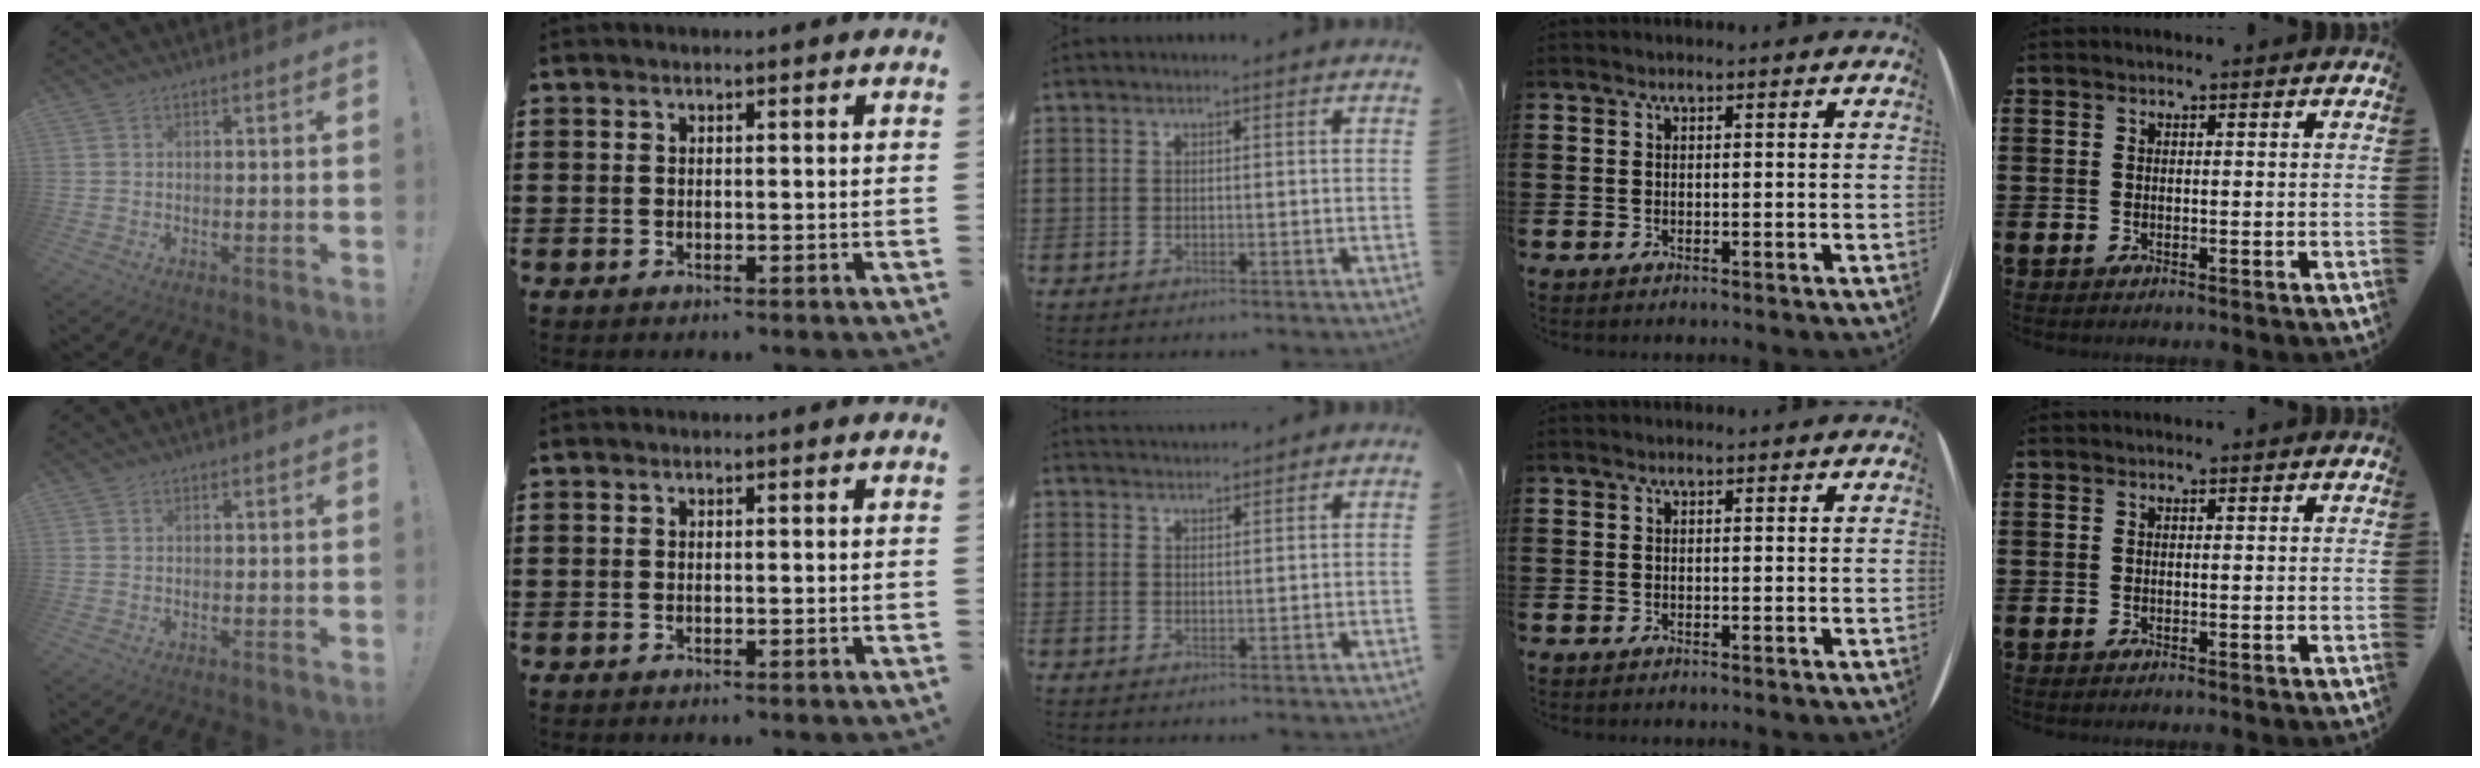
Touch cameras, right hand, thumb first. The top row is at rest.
{"middle": {"total": 1.7, "force": [1.7, 0.1, -0.2], "torque": [-0.002, 0.003, 0.034]}}